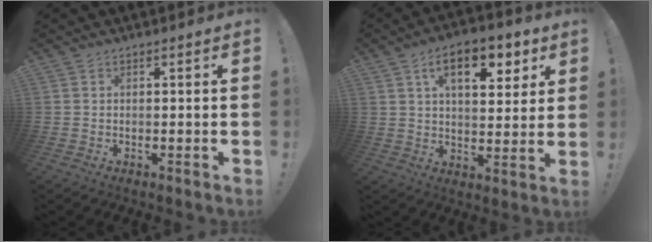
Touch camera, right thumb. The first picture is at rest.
{"total": 13.5, "force": [6.3, 6.7, 9.8], "torque": [-0.135, -0.021, 0.103]}